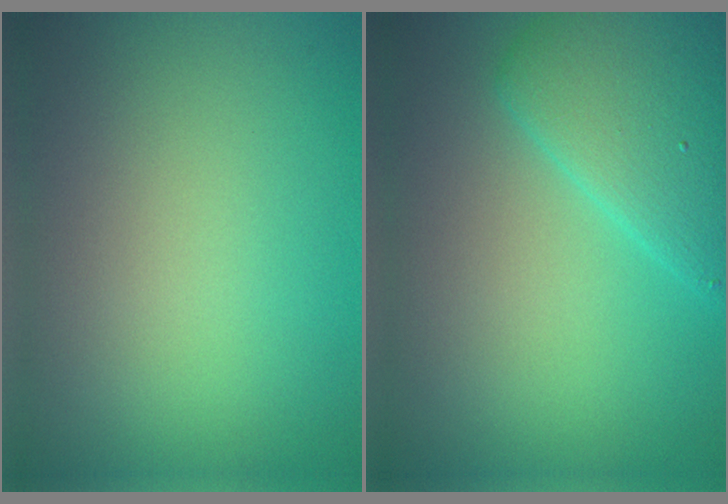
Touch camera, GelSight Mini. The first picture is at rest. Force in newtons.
{"total": 5.4, "press": 5.4, "slide": 0.2}